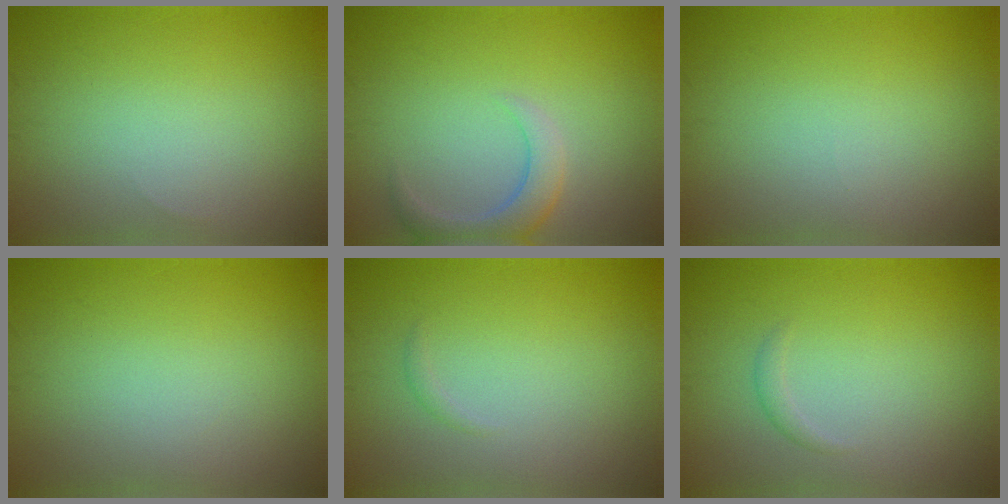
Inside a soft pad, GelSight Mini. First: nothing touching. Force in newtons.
{"total": 3.0, "press": 3.0, "slide": 0.3}
{"total": 0.0}
{"total": 0.0}
{"total": 0.5, "press": 0.5, "slide": 0.0}
{"total": 0.8, "press": 0.8, "slide": 0.0}